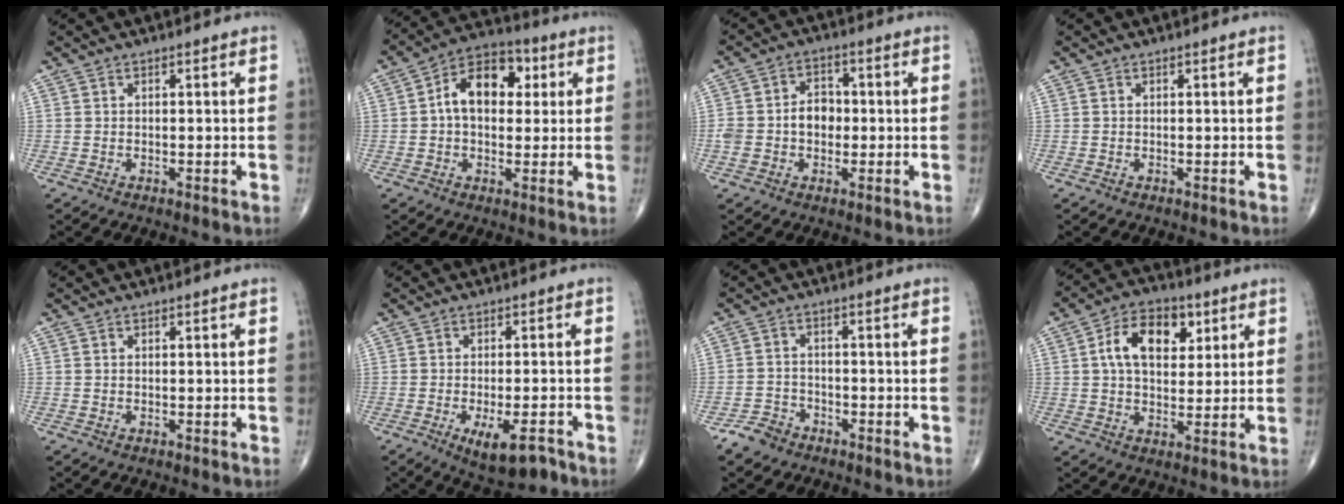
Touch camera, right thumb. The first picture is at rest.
{"total": 11.9, "force": [2.1, 7.9, 8.7], "torque": [-0.112, 0.021, 0.025]}
{"total": 7.0, "force": [-0.5, 5.2, 4.6], "torque": [-0.064, 0.024, -0.011]}
{"total": 0.0}
{"total": 0.0}
{"total": 7.8, "force": [-4.0, 2.9, 6.0], "torque": [-0.089, 0.006, -0.055]}
{"total": 3.9, "force": [-2.8, 2.5, 0.9], "torque": [-0.011, 0.017, -0.051]}
{"total": 12.1, "force": [3.7, 7.7, 8.7], "torque": [-0.120, 0.001, 0.056]}